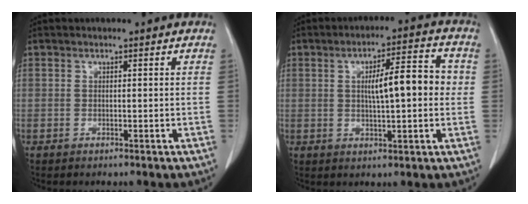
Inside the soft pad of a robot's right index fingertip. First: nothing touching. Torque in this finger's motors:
{"motor_torque": [0.39, 0.08, 0.43, 0.06]}